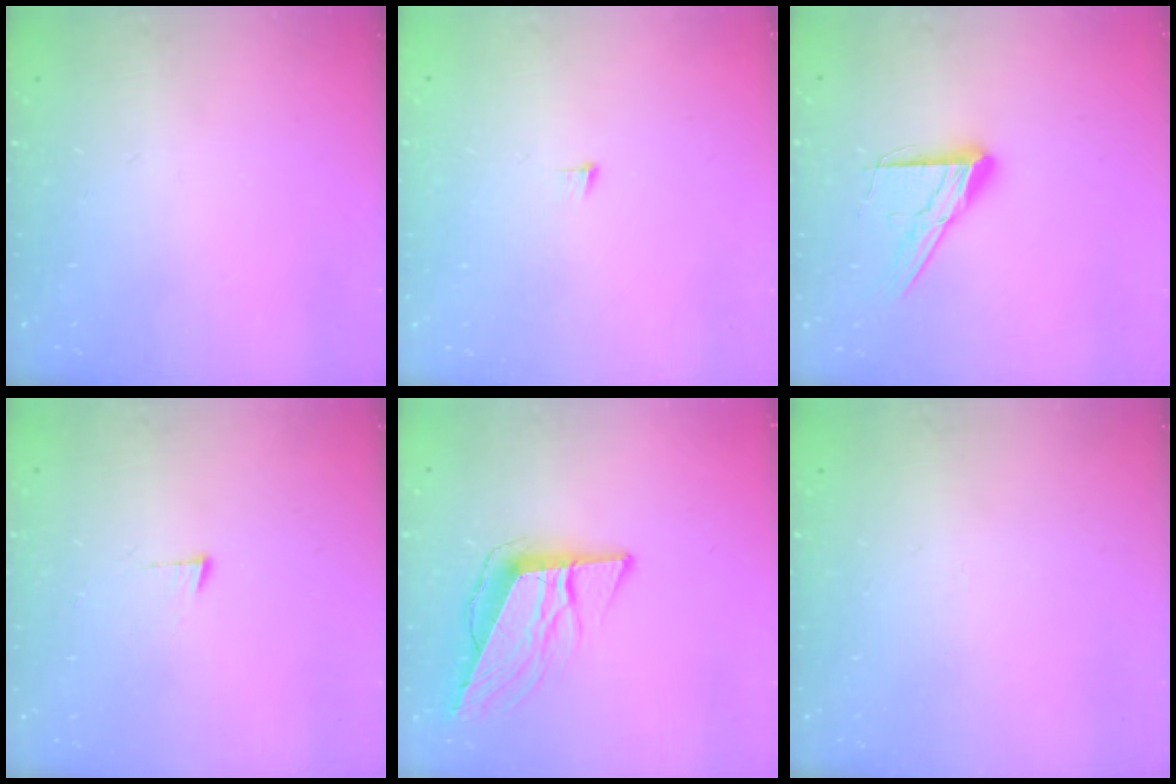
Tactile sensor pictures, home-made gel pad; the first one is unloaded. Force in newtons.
{"total": 3.6, "press": 3.5, "slide": 0.3}
{"total": 12.3, "press": 12.3, "slide": 1.0}
{"total": 3.6, "press": 3.5, "slide": 0.5}
{"total": 11.4, "press": 10.8, "slide": 3.6}
{"total": 2.6, "press": 2.6, "slide": 0.2}